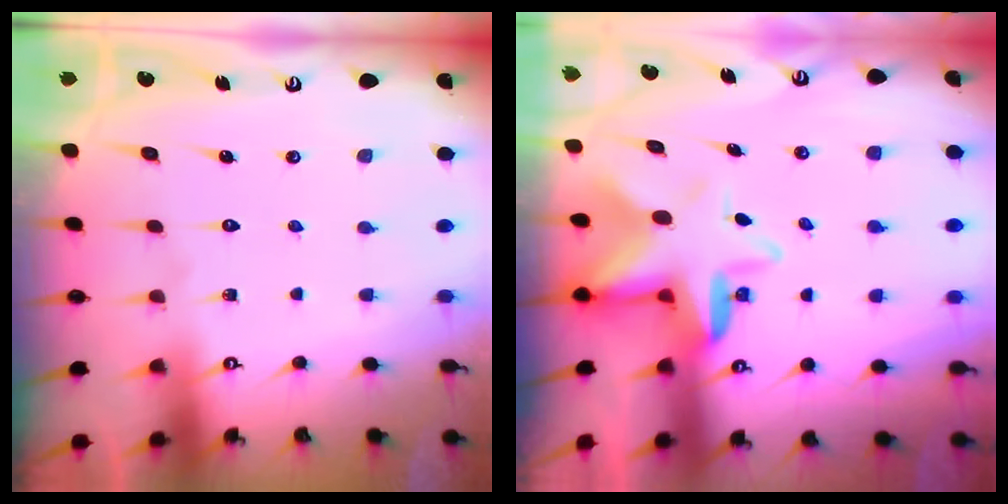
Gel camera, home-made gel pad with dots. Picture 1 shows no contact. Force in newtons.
{"total": 7.5, "press": 7.3, "slide": 1.7}